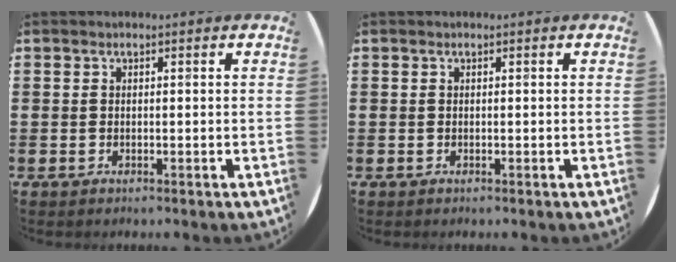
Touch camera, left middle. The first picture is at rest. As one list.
[{"total": 0.0}]